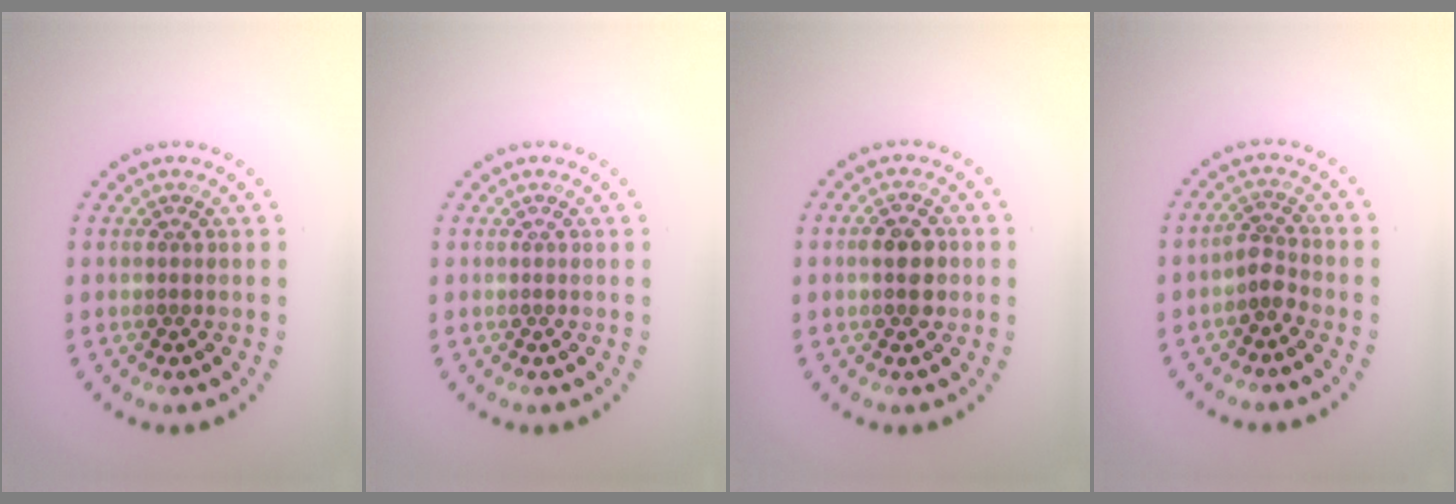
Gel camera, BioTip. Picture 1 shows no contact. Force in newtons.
{"total": 0.0}
{"total": 2.3, "press": 2.3, "slide": 0.3}
{"total": 1.9, "press": 1.4, "slide": 1.2}